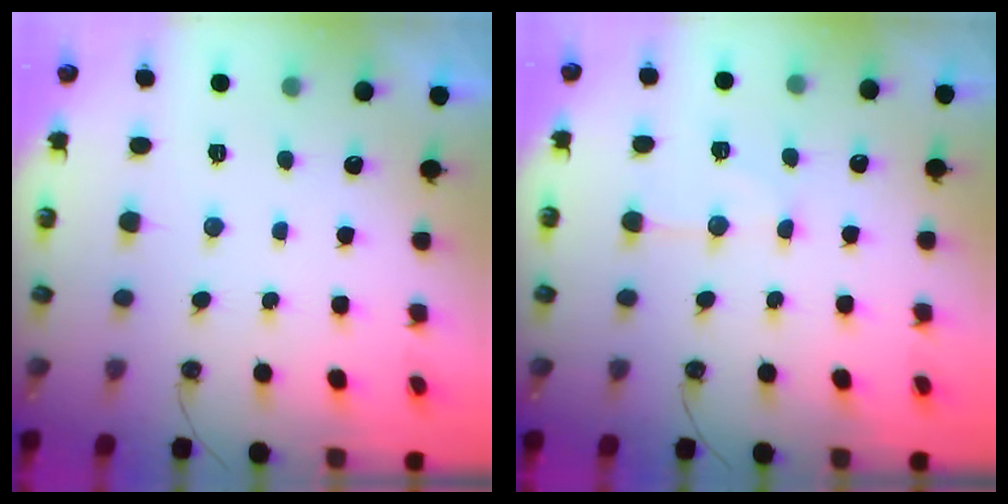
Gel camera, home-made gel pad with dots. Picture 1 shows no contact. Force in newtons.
{"total": 8.6, "press": 8.6, "slide": 0.8}